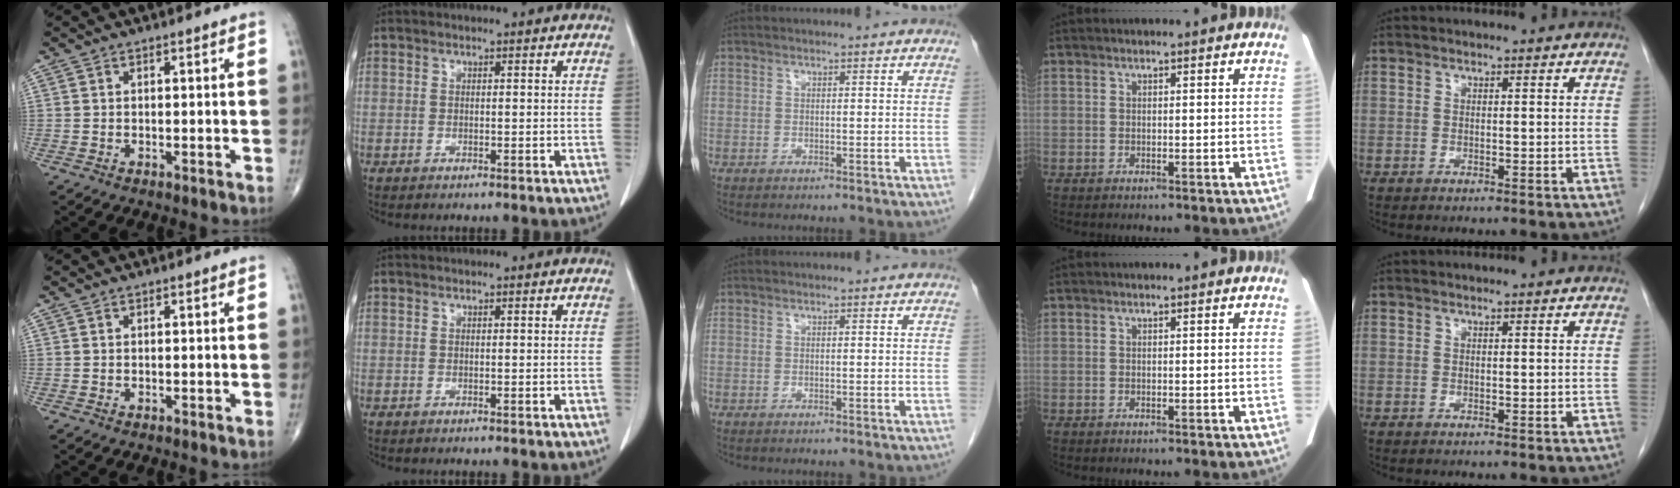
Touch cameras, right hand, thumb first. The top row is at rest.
{}